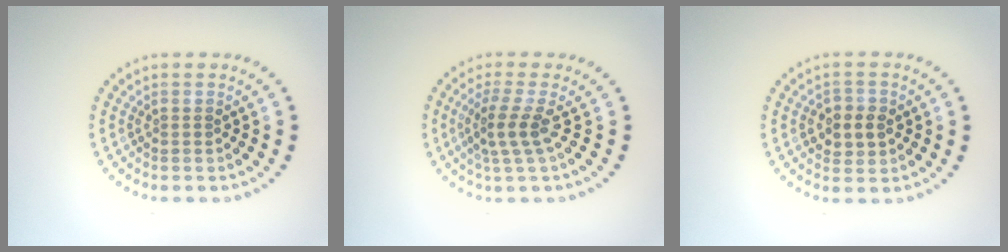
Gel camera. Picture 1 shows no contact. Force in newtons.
{"total": 2.5, "press": 1.9, "slide": 1.7}
{"total": 2.7, "press": 2.6, "slide": 0.5}